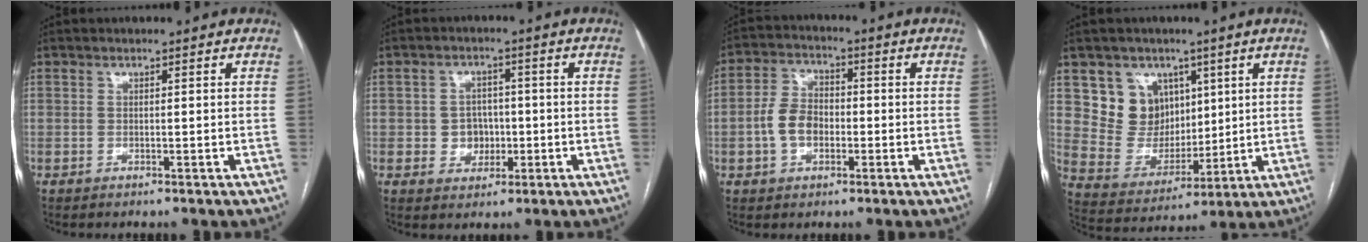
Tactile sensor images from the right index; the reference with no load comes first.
{"total": 4.7, "force": [-0.6, 4.2, 2.1], "torque": [-0.029, 0.012, -0.003]}
{"total": 7.0, "force": [-1.5, 4.7, 5.0], "torque": [-0.112, 0.018, -0.029]}
{"total": 10.3, "force": [4.9, 8.4, 3.4], "torque": [-0.077, 0.022, 0.109]}